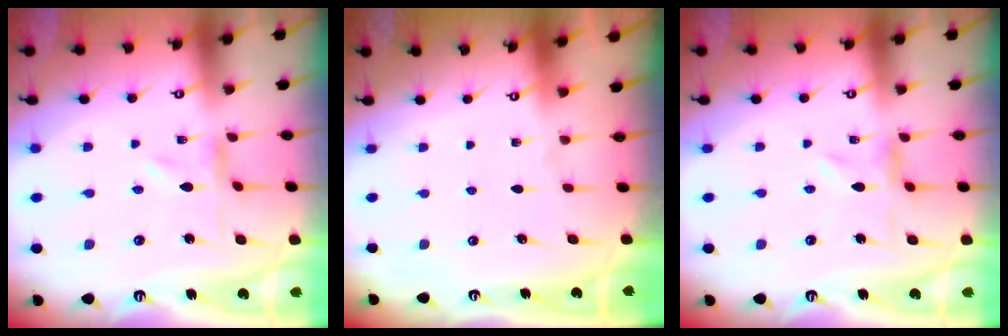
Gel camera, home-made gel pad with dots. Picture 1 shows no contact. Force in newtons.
{"total": 0.0}
{"total": 1.5, "press": 1.4, "slide": 0.4}